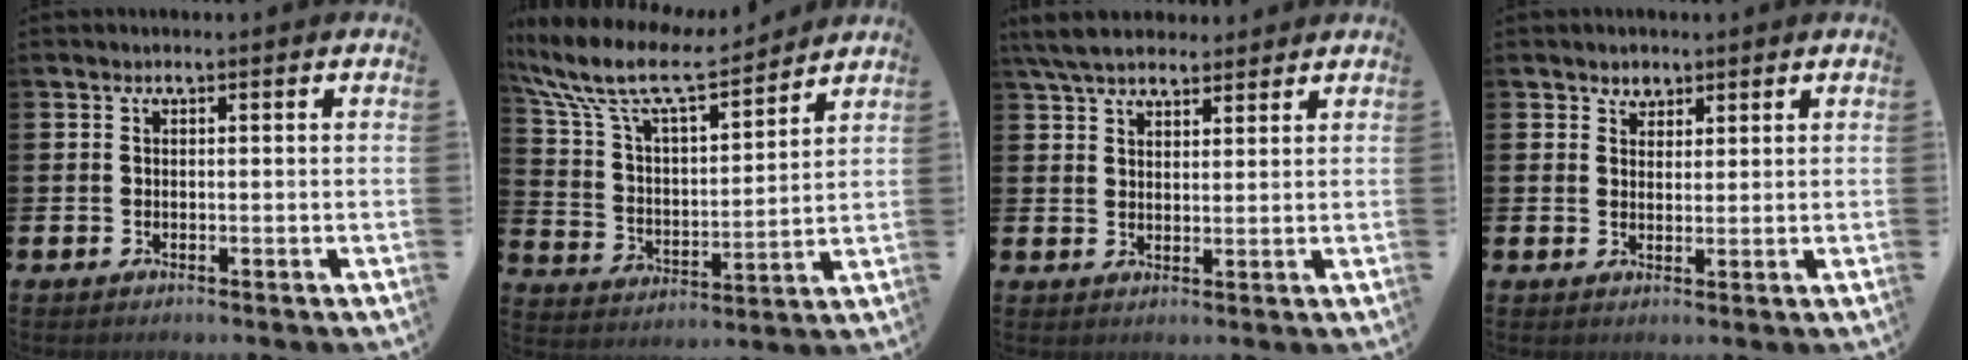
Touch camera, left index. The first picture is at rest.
{"total": 10.9, "force": [9.3, 3.2, 4.7], "torque": [-0.140, -0.051, 0.161]}
{"total": 6.1, "force": [5.5, 1.8, 1.8], "torque": [-0.060, -0.009, 0.104]}
{"total": 2.3, "force": [1.9, 1.4, -0.1], "torque": [0.003, 0.000, 0.033]}